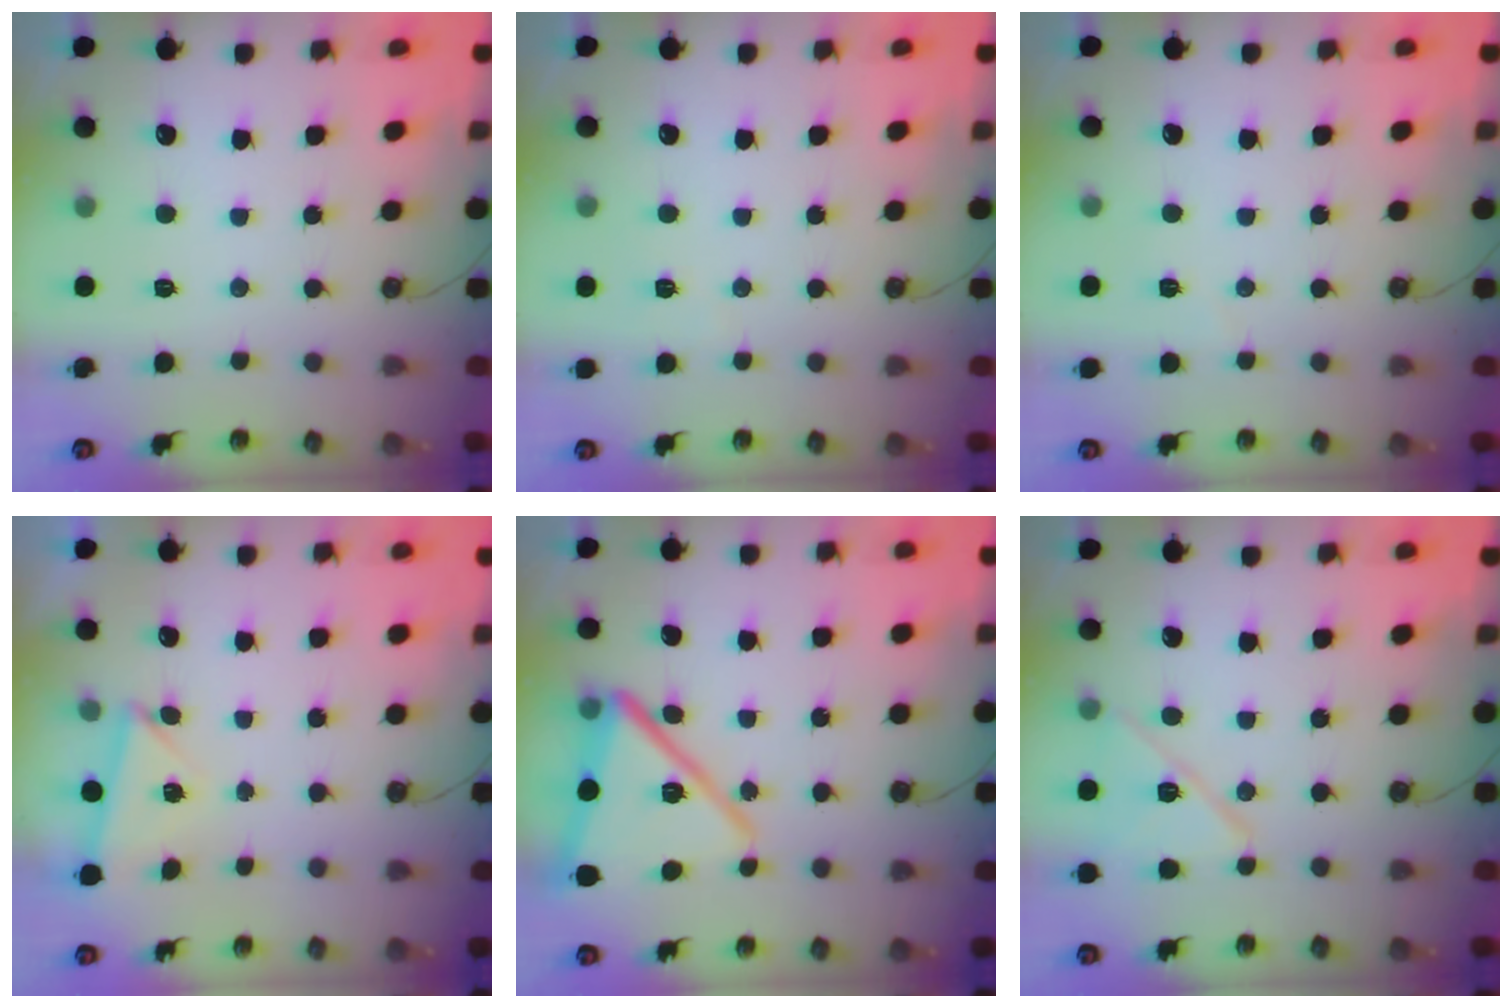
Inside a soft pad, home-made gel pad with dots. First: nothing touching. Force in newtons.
{"total": 2.3, "press": 2.2, "slide": 0.5}
{"total": 2.7, "press": 2.4, "slide": 1.1}
{"total": 2.9, "press": 2.8, "slide": 0.7}
{"total": 17.9, "press": 17.8, "slide": 1.4}
{"total": 12.6, "press": 12.6, "slide": 0.8}